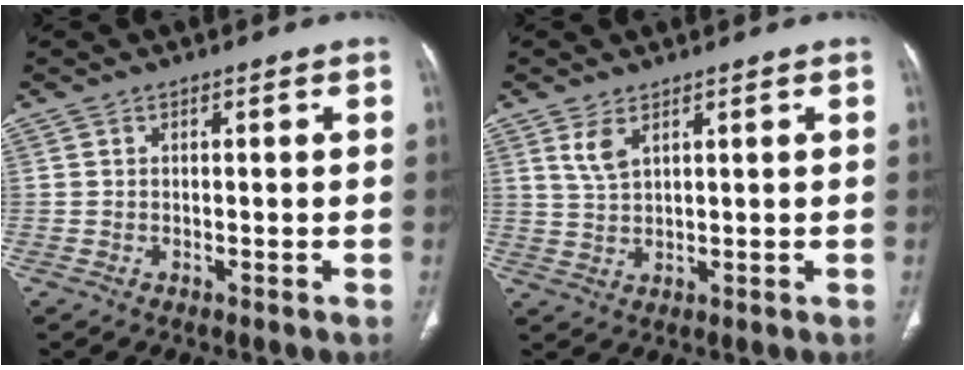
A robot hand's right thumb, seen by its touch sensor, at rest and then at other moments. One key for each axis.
{"total": 3.5, "fx": 2.0, "fy": 1.4, "fz": 2.5, "tx": -0.052, "ty": -0.008, "tz": 0.050}